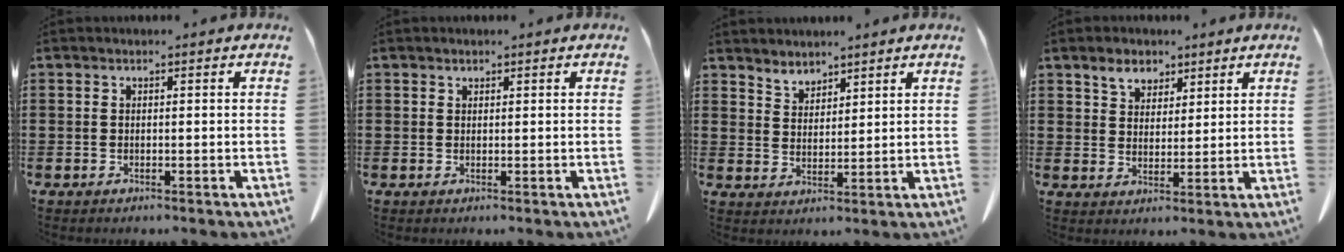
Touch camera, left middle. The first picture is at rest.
{"total": 0.7, "force": [0.6, 0.2, 0.1], "torque": [-0.003, -0.002, 0.014]}
{"total": 3.1, "force": [3.0, 0.7, -0.3], "torque": [-0.005, -0.010, 0.059]}
{"total": 4.6, "force": [3.5, 2.7, 1.3], "torque": [-0.031, 0.004, 0.065]}